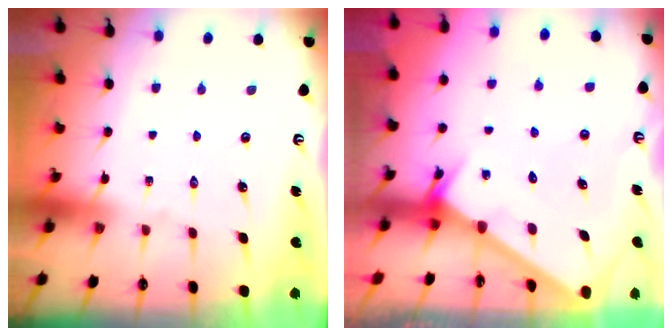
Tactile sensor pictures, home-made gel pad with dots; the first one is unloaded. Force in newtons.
{"total": 2.6, "press": 2.6, "slide": 0.0}